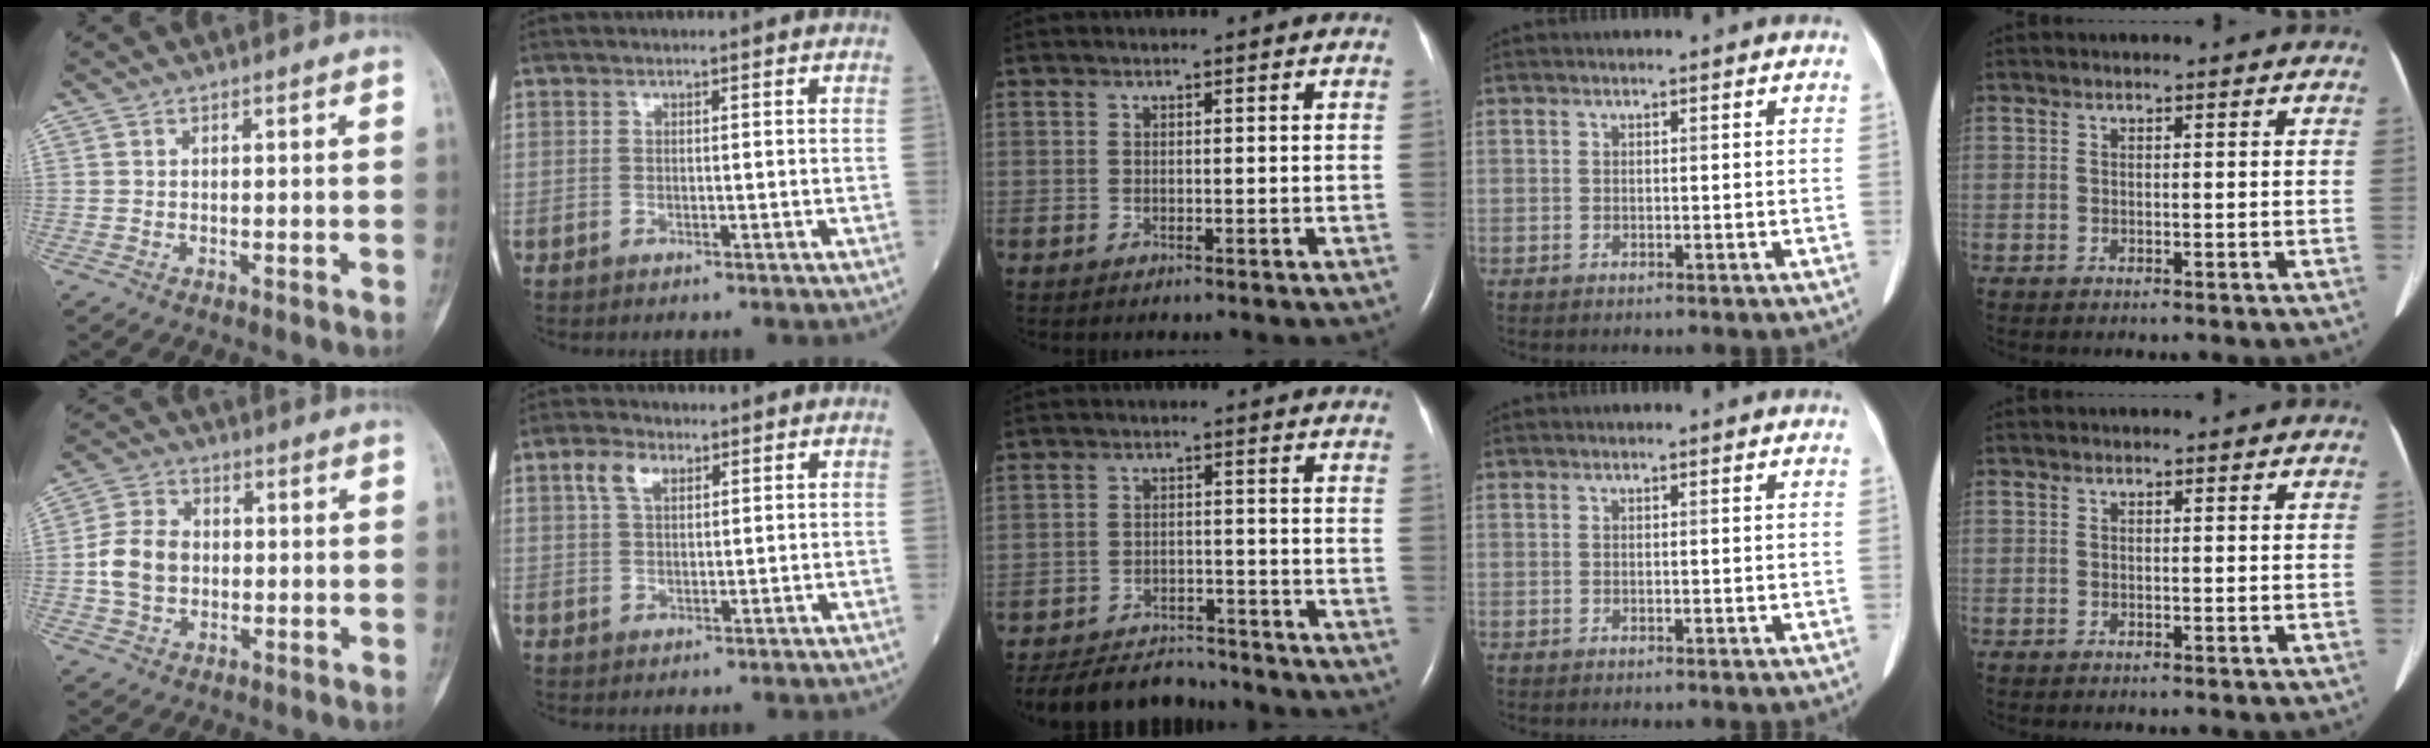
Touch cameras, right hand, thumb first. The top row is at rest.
{"thumb": {"total": 8.5, "force": [-0.5, 6.6, 5.4], "torque": [-0.091, 0.015, -0.013]}, "index": {"total": 3.8, "force": [1.9, 2.0, 2.6], "torque": [-0.058, 0.011, 0.040]}, "middle": {"total": 10.2, "force": [-9.8, 2.5, 1.8], "torque": [-0.032, -0.002, -0.146]}}